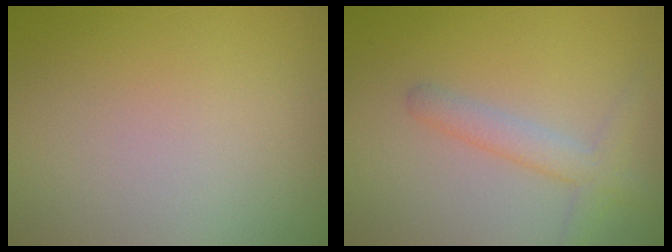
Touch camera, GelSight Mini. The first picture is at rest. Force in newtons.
{"total": 2.8, "press": 2.8, "slide": 0.1}